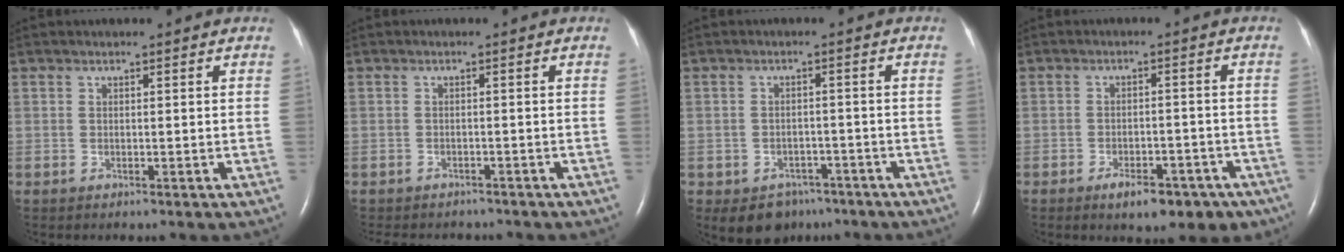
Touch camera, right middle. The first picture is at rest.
{"total": 7.2, "force": [-6.4, 2.6, 2.0], "torque": [-0.029, 0.001, -0.077]}
{"total": 5.7, "force": [-3.8, 4.0, 1.2], "torque": [-0.015, 0.011, -0.049]}
{"total": 8.5, "force": [-5.8, 3.8, 4.9], "torque": [-0.054, 0.005, -0.077]}